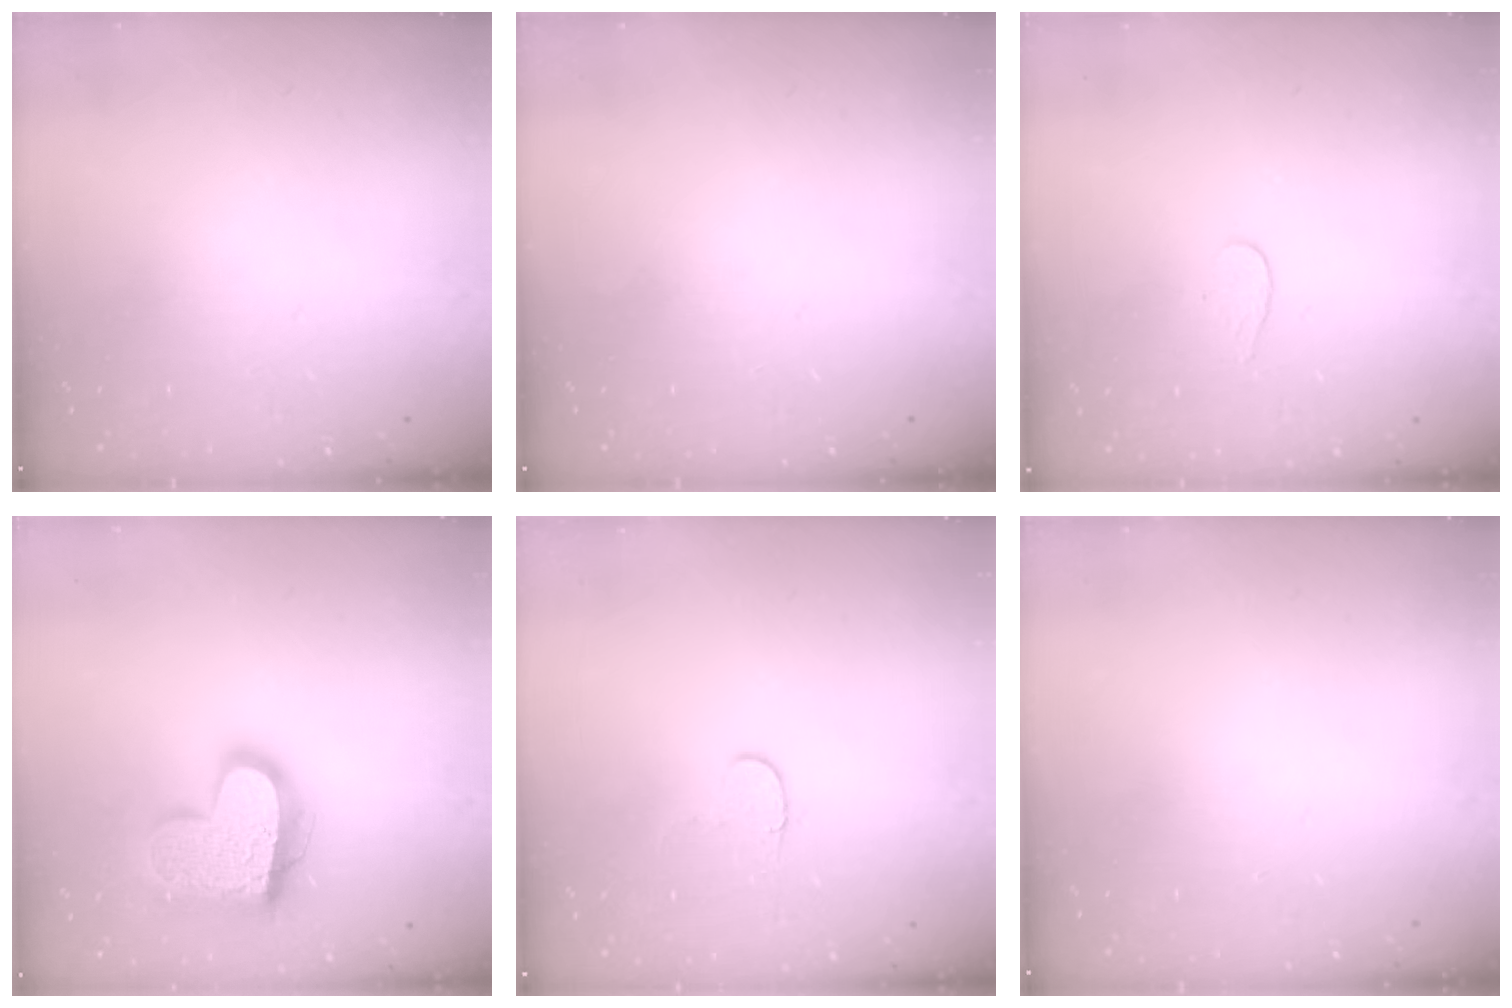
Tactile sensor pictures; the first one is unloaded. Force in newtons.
{"total": 0.0}
{"total": 3.8, "press": 3.8, "slide": 0.3}
{"total": 18.2, "press": 18.2, "slide": 1.6}
{"total": 4.7, "press": 4.7, "slide": 0.5}
{"total": 0.0}